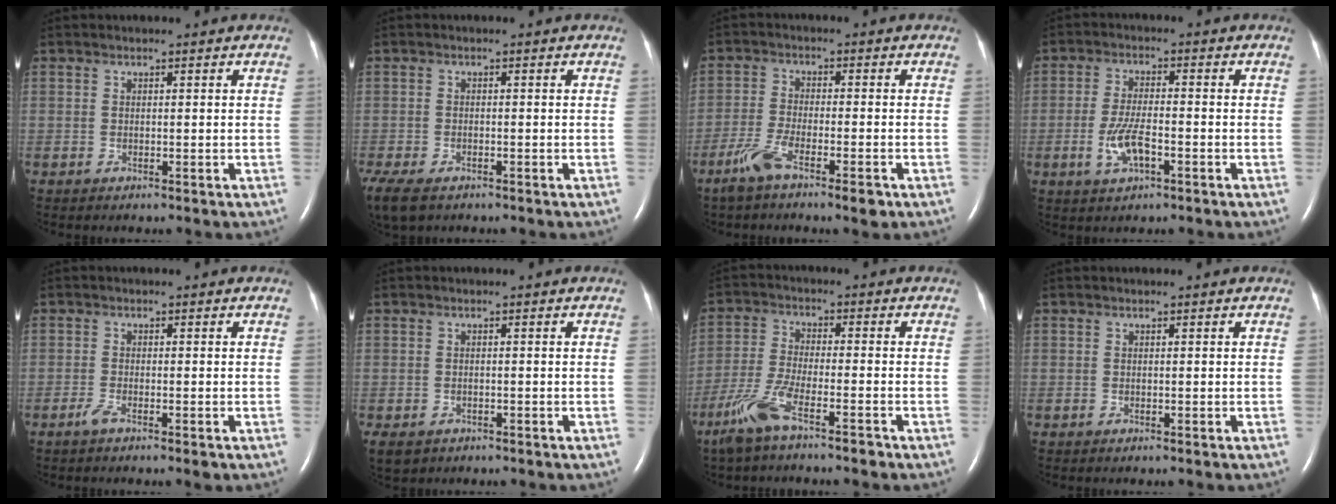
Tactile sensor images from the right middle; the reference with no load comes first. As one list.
[{"total": 10.6, "force": [-6.8, 5.8, 5.7], "torque": [-0.157, -0.020, -0.100]}, {"total": 6.9, "force": [-4.3, 1.1, 5.2], "torque": [-0.105, -0.010, -0.078]}, {"total": 5.4, "force": [-2.0, 1.5, 4.8], "torque": [-0.102, -0.003, -0.035]}, {"total": 2.1, "force": [-1.4, 0.3, 1.6], "torque": [-0.036, -0.004, -0.028]}, {"total": 5.3, "force": [-3.2, 3.7, 2.1], "torque": [-0.047, -0.004, -0.043]}, {"total": 7.7, "force": [-5.2, 1.0, 5.5], "torque": [-0.129, -0.011, -0.102]}, {"total": 0.0}]